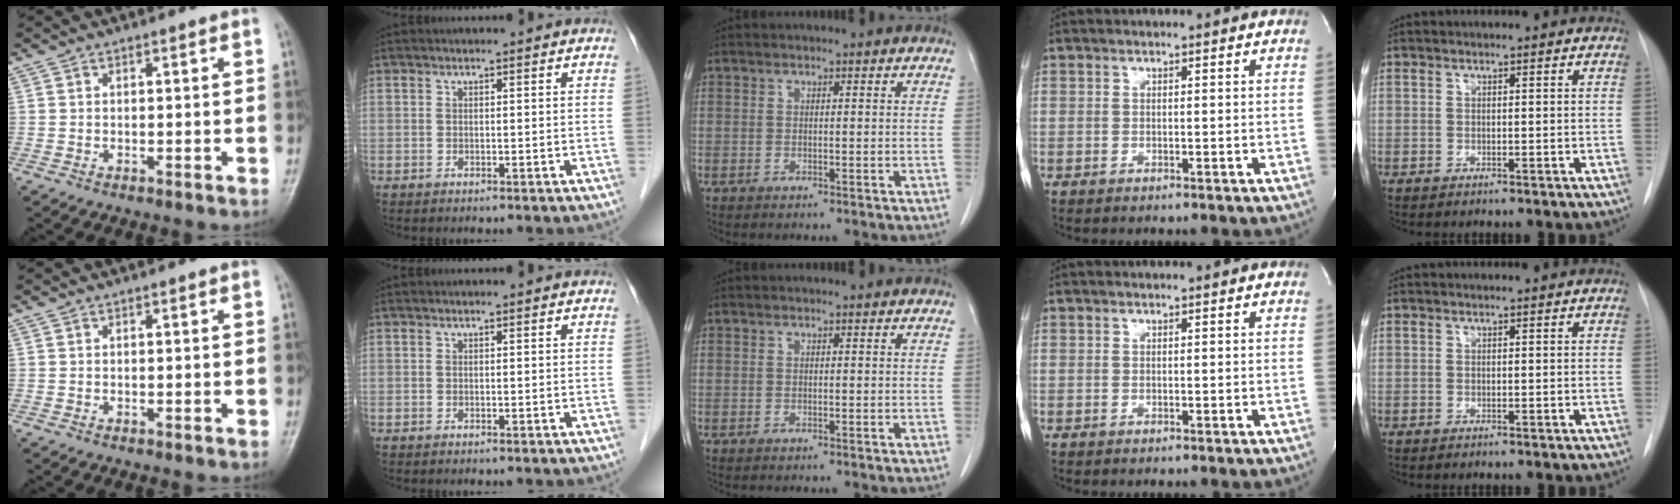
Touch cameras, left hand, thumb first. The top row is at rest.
{}